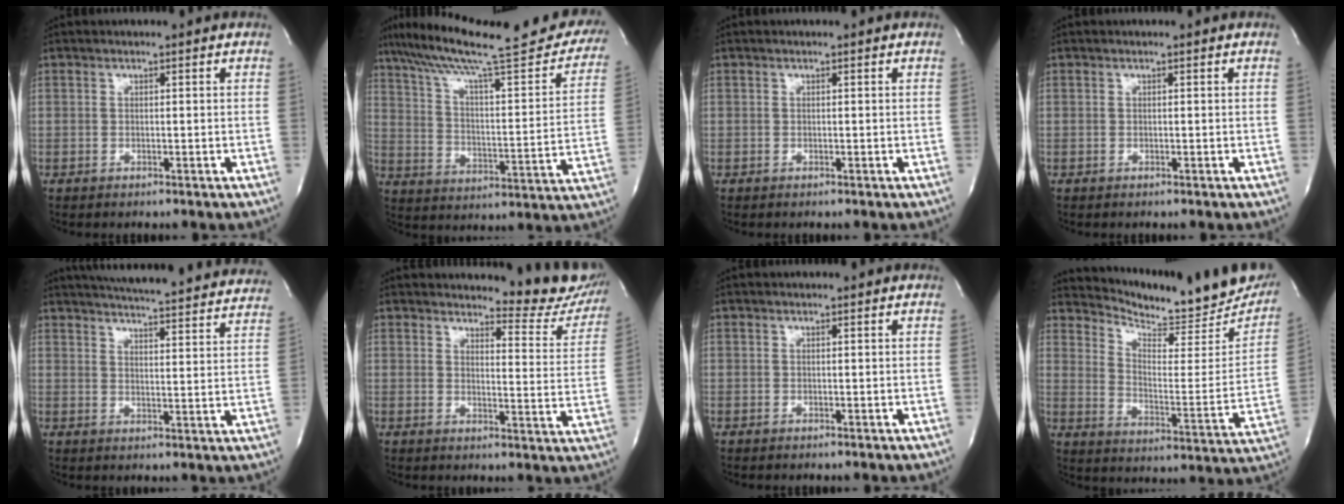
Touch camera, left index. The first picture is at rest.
{"total": 30.1, "force": [24.6, 4.9, 16.7], "torque": [-0.260, -0.014, 0.329]}
{"total": 0.0}
{"total": 0.0}
{"total": 27.1, "force": [25.2, 2.9, 9.7], "torque": [-0.157, -0.045, 0.302]}
{"total": 12.4, "force": [11.9, 2.8, 2.4], "torque": [-0.007, -0.063, 0.112]}
{"total": 0.0}
{"total": 19.3, "force": [18.0, 4.6, 5.2], "torque": [-0.070, -0.059, 0.232]}